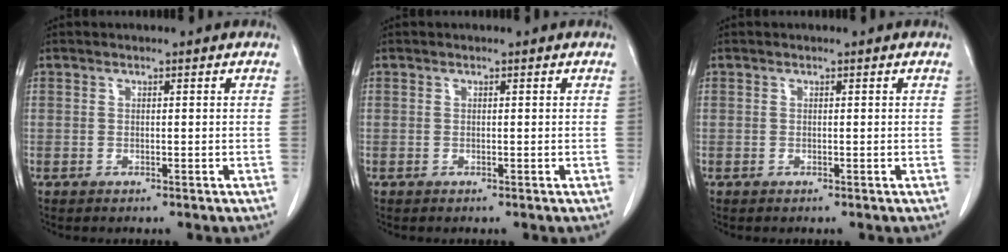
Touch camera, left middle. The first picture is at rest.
{"total": 0.0}
{"total": 0.0}